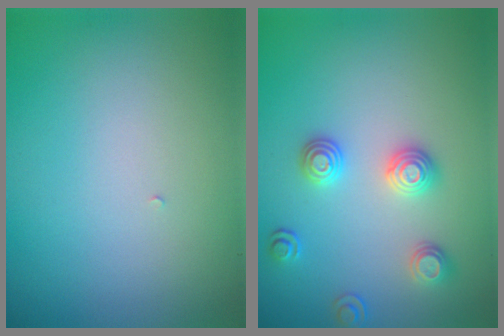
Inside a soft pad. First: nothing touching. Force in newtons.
{"total": 2.7, "press": 2.6, "slide": 0.9}